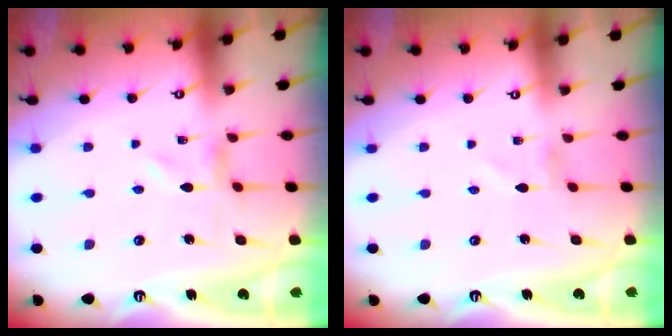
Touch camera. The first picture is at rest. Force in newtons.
{"total": 1.4, "press": 1.4, "slide": 0.1}